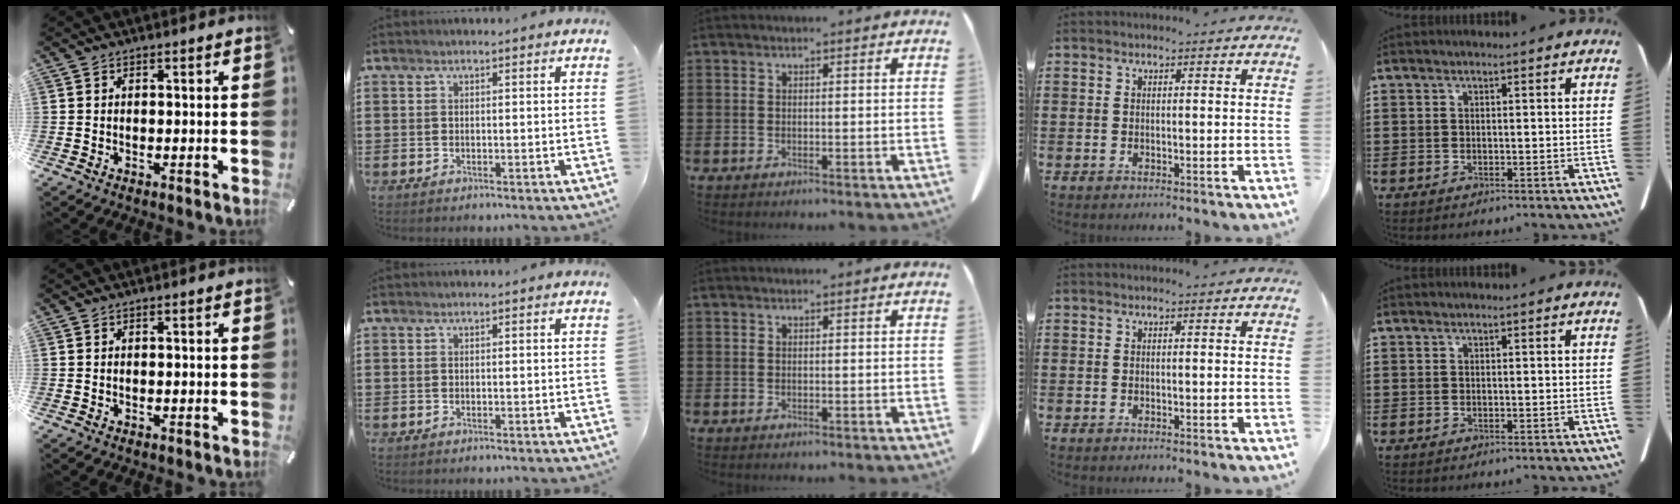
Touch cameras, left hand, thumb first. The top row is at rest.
{}